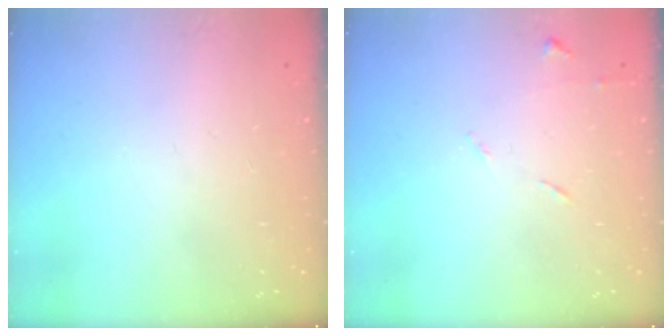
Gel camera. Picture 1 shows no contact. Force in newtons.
{"total": 5.3, "press": 5.2, "slide": 0.7}